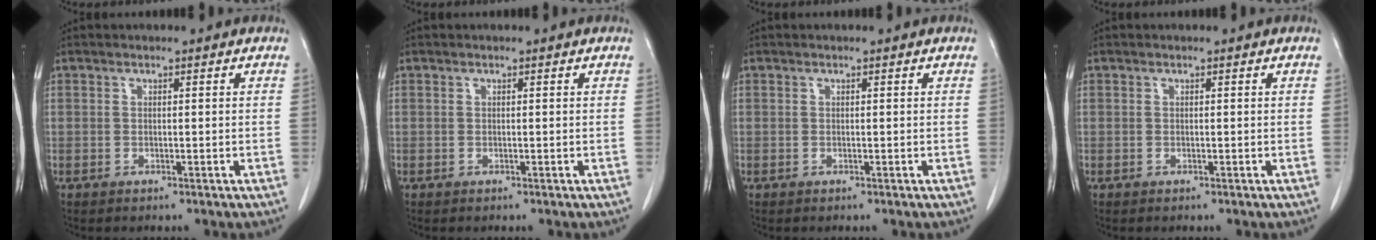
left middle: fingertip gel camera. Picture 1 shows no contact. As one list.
[{"total": 0.0}, {"total": 0.0}, {"total": 0.0}]